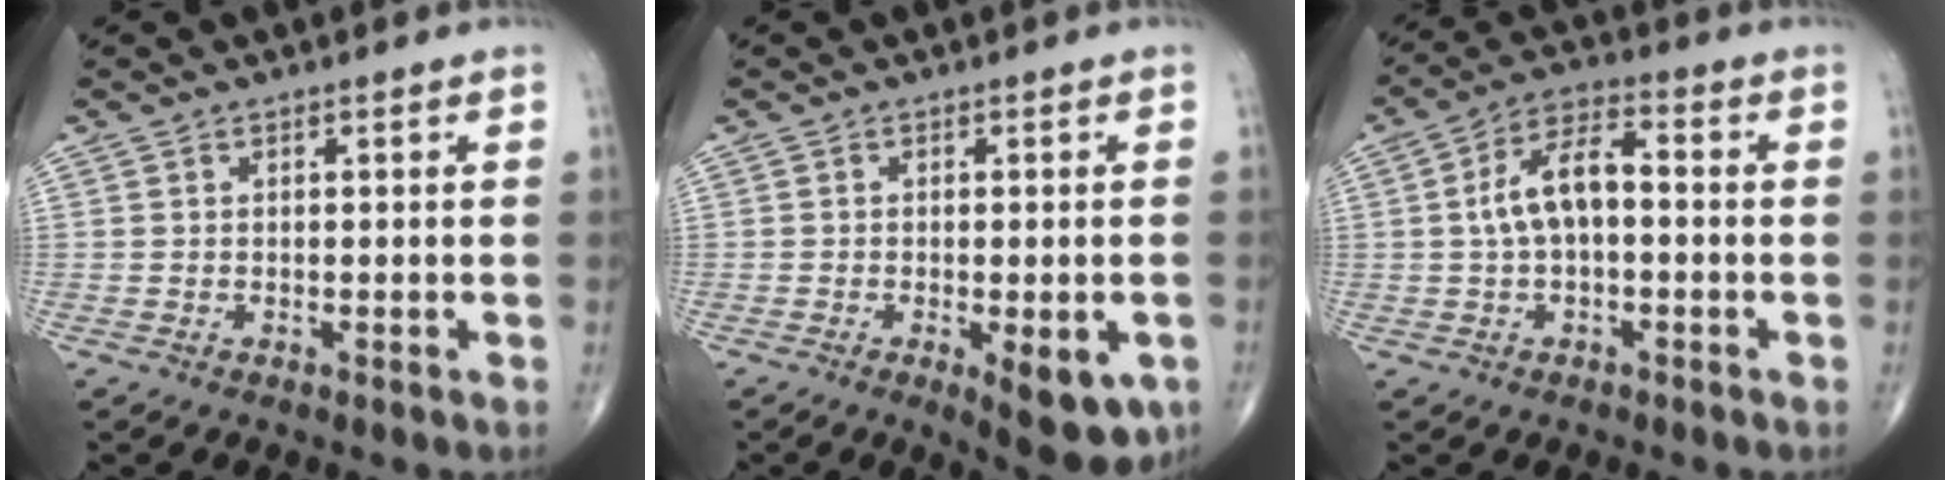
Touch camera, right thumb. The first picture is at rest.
{"total": 9.1, "force": [-3.3, 3.3, 7.8], "torque": [-0.089, -0.007, -0.038]}
{"total": 9.0, "force": [0.1, 4.5, 7.8], "torque": [-0.148, 0.032, -0.006]}